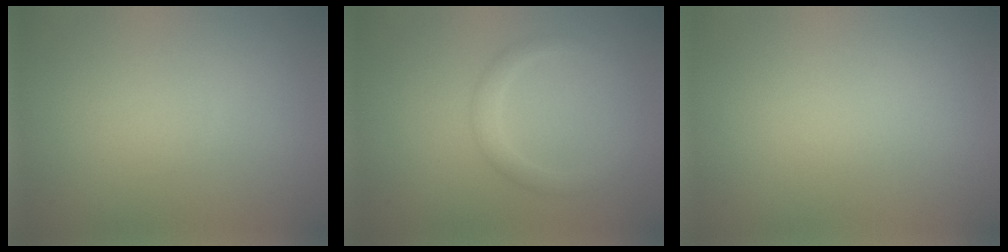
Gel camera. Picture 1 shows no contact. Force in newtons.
{"total": 1.7, "press": 1.7, "slide": 0.1}
{"total": 0.0}